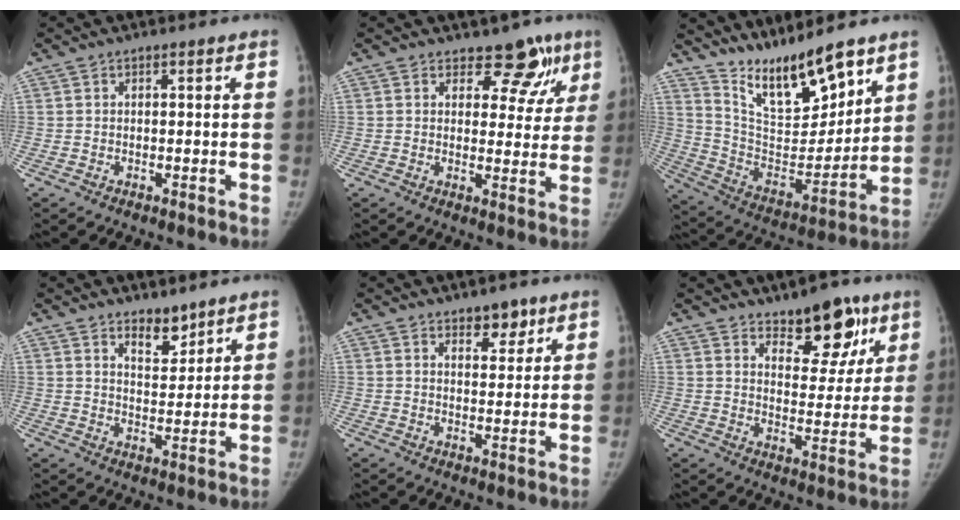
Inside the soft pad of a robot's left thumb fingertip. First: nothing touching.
{"total": 7.3, "force": [5.1, 4.6, 2.3], "torque": [0.014, -0.028, 0.057]}
{"total": 16.9, "force": [13.2, 4.6, 9.4], "torque": [-0.119, -0.082, 0.251]}
{"total": 5.2, "force": [4.2, 2.3, 2.2], "torque": [-0.013, -0.036, 0.071]}
{"total": 4.8, "force": [3.3, 2.4, 2.5], "torque": [-0.009, -0.022, 0.050]}
{"total": 12.1, "force": [8.1, 5.9, 6.8], "torque": [-0.043, -0.051, 0.120]}